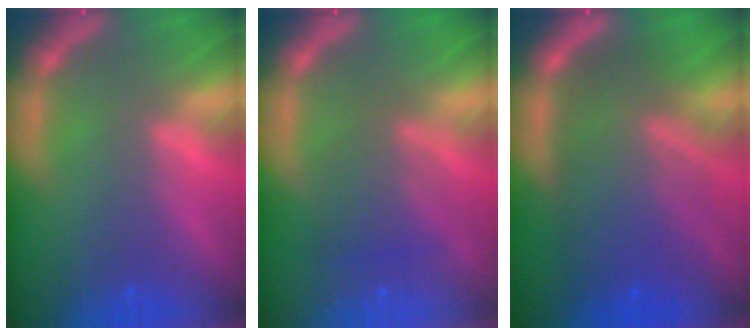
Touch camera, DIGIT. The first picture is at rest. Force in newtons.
{"total": 4.0}
{"total": 10.0}